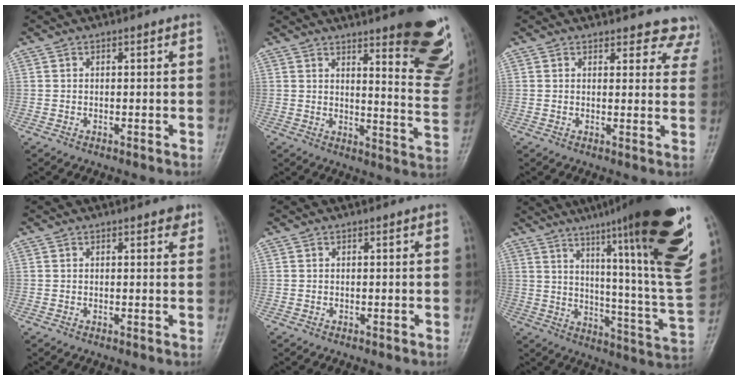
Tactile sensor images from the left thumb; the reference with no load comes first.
{"total": 18.9, "force": [11.6, 4.4, 14.2], "torque": [-0.138, -0.082, 0.144]}
{"total": 8.3, "force": [7.6, 3.3, 0.6], "torque": [0.050, -0.037, 0.056]}
{"total": 1.8, "force": [1.2, 0.8, 1.1], "torque": [-0.002, -0.004, 0.010]}
{"total": 0.0}
{"total": 30.1, "force": [17.7, 2.2, 24.2], "torque": [-0.306, -0.083, 0.260]}